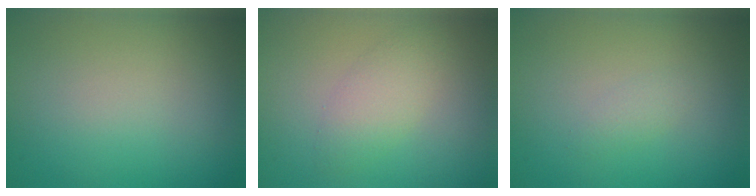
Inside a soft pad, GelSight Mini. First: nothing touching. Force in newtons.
{"total": 2.4, "press": 2.4, "slide": 0.2}
{"total": 0.9, "press": 0.9, "slide": 0.0}